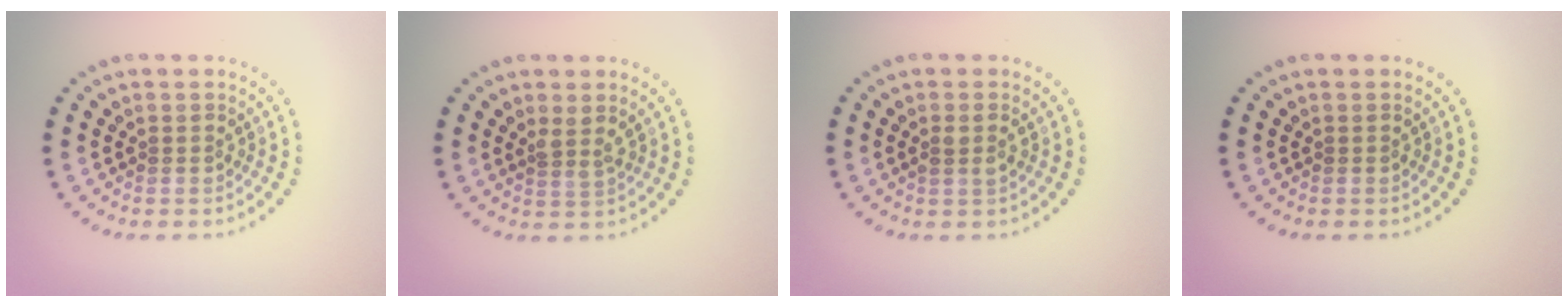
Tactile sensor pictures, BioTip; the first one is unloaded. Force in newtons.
{"total": 1.5, "press": 1.0, "slide": 1.0}
{"total": 1.3, "press": 1.2, "slide": 0.5}
{"total": 0.0}